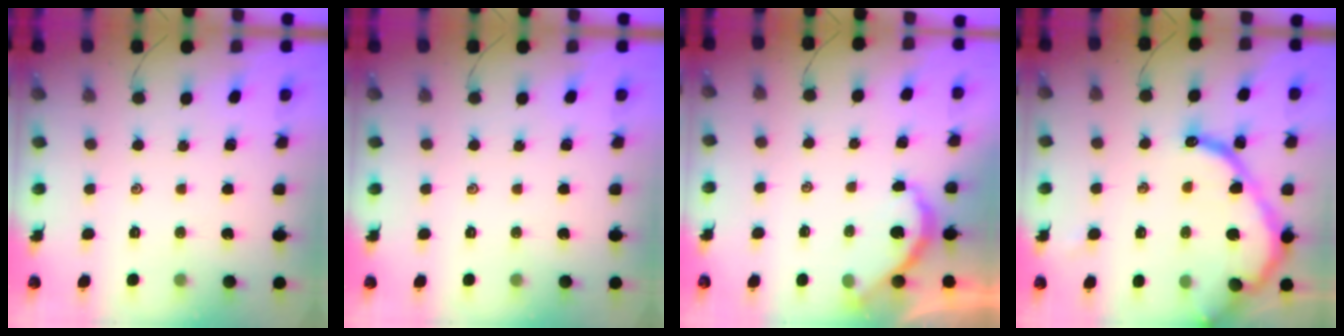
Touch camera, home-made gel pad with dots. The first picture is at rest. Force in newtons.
{"total": 0.0}
{"total": 5.4, "press": 5.4, "slide": 0.2}
{"total": 15.1, "press": 15.0, "slide": 1.8}